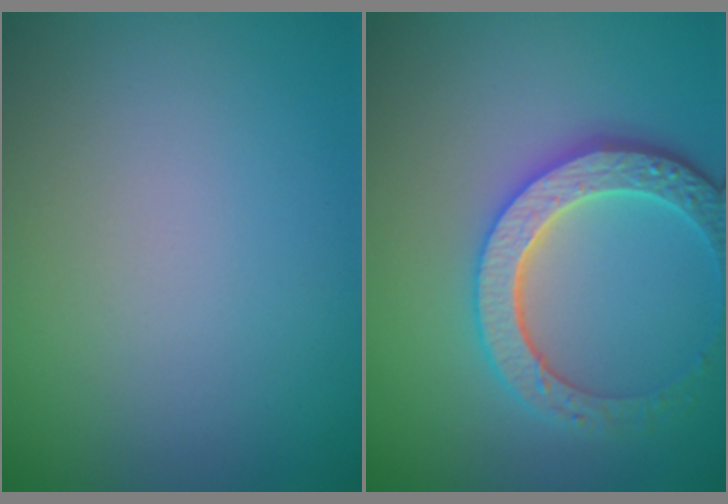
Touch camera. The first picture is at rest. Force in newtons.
{"total": 4.9, "press": 4.2, "slide": 2.4}